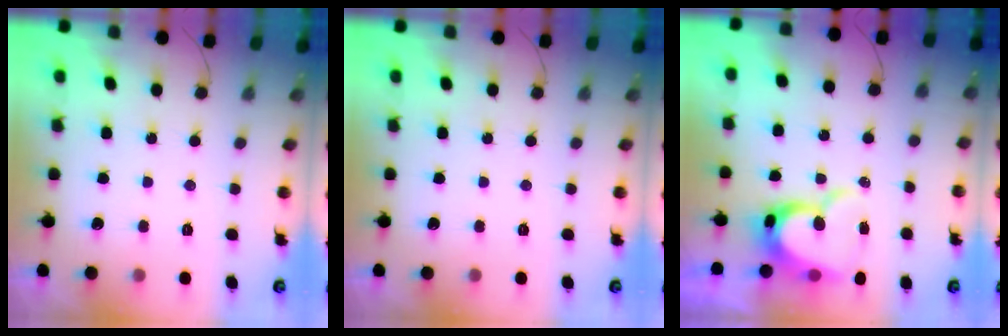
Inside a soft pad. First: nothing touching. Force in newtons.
{"total": 0.0}
{"total": 11.9, "press": 11.8, "slide": 1.1}